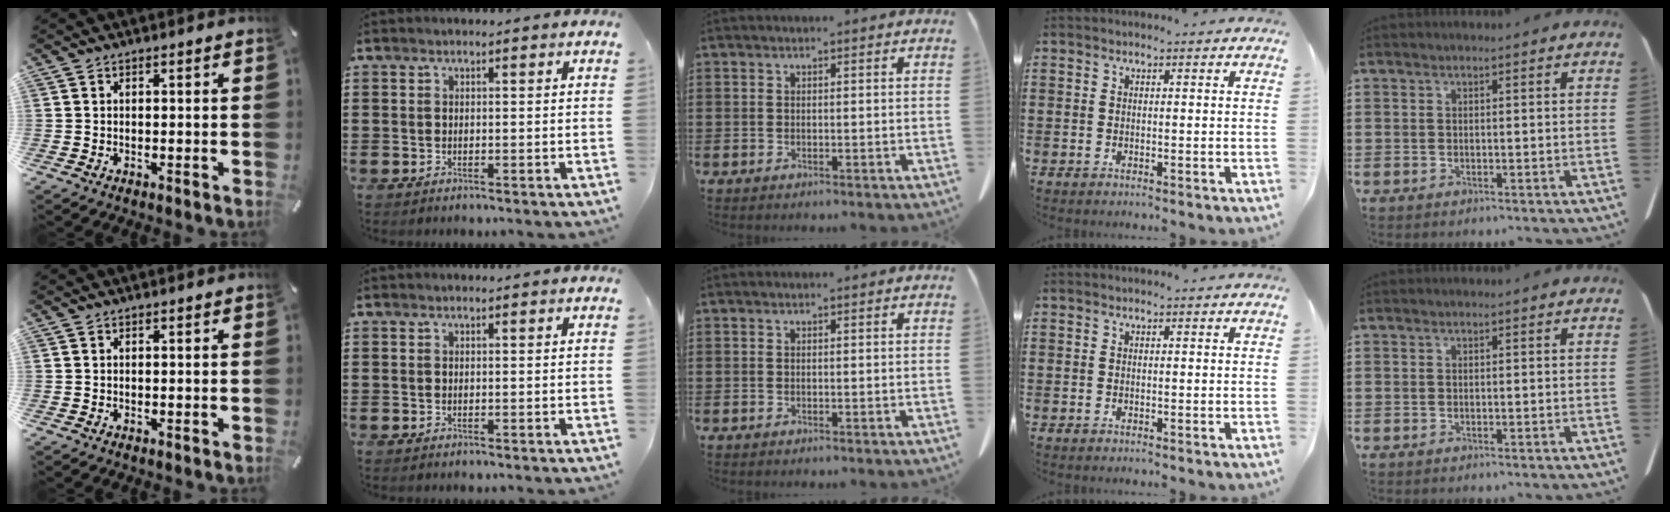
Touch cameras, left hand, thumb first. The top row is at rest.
{}